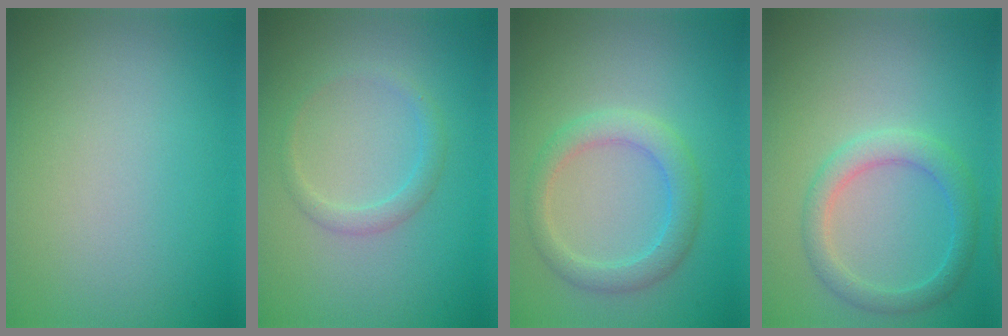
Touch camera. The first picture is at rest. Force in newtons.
{"total": 1.5, "press": 1.5, "slide": 0.1}
{"total": 3.0, "press": 3.0, "slide": 0.1}
{"total": 2.7, "press": 2.7, "slide": 0.1}